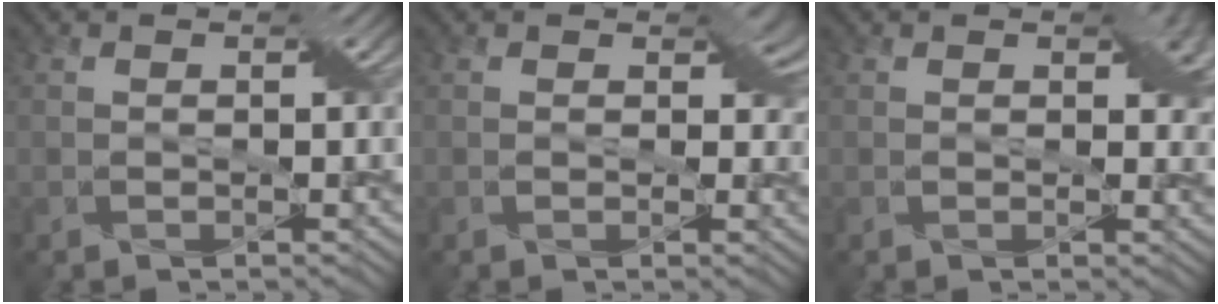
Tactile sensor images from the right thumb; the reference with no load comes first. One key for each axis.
{"total": 2.4, "fx": 1.1, "fy": 1.6, "fz": 1.4, "tx": -0.018, "ty": -0.006, "tz": 0.015}
{"total": 3.2, "fx": 1.3, "fy": 1.8, "fz": 2.3, "tx": -0.028, "ty": -0.004, "tz": 0.020}